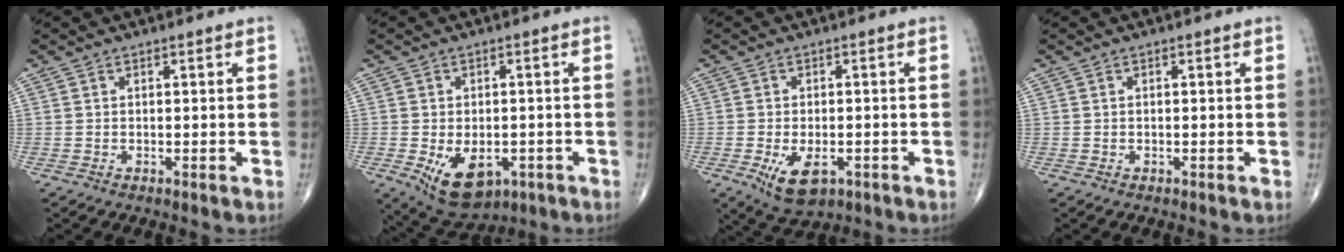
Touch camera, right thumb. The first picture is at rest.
{"total": 10.0, "force": [-3.4, 6.1, 7.2], "torque": [-0.098, 0.000, -0.039]}
{"total": 7.0, "force": [-2.6, 3.7, 5.3], "torque": [-0.087, -0.002, -0.032]}
{"total": 0.0}